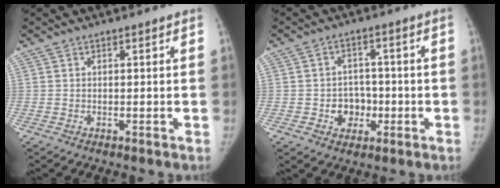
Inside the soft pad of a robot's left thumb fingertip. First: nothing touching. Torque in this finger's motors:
{"motor_torque": [-0.22, 0.33, 0.32, -0.11, 0.01]}